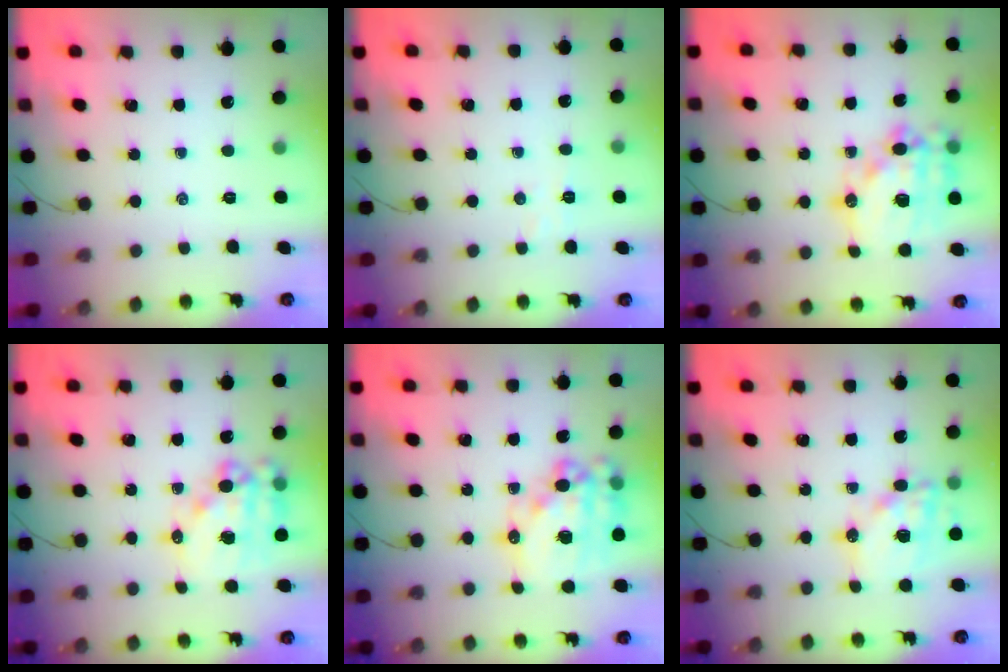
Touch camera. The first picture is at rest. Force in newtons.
{"total": 3.3, "press": 3.2, "slide": 0.6}
{"total": 18.1, "press": 17.6, "slide": 3.8}
{"total": 14.6, "press": 14.2, "slide": 3.2}
{"total": 21.4, "press": 20.9, "slide": 4.6}
{"total": 16.3, "press": 15.9, "slide": 3.7}